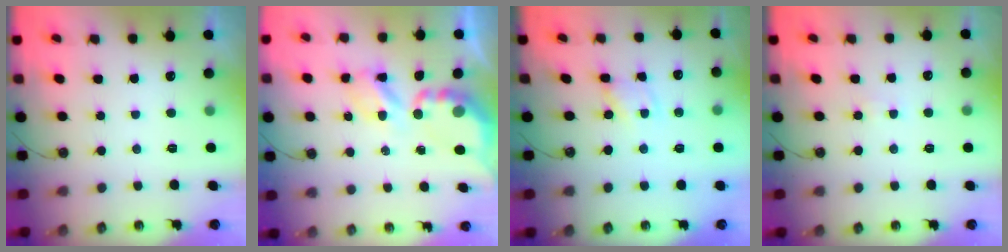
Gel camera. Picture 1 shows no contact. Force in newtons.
{"total": 5.9, "press": 5.9, "slide": 0.5}
{"total": 1.7, "press": 1.7, "slide": 0.1}
{"total": 1.7, "press": 1.7, "slide": 0.2}